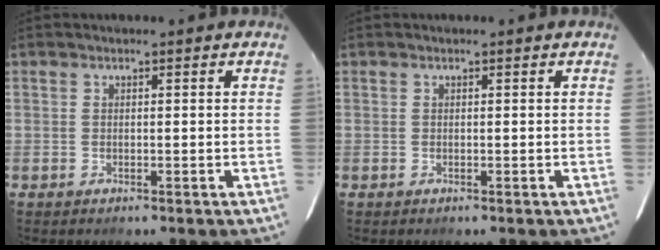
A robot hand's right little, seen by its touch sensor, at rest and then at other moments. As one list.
[{"total": 0.0}]